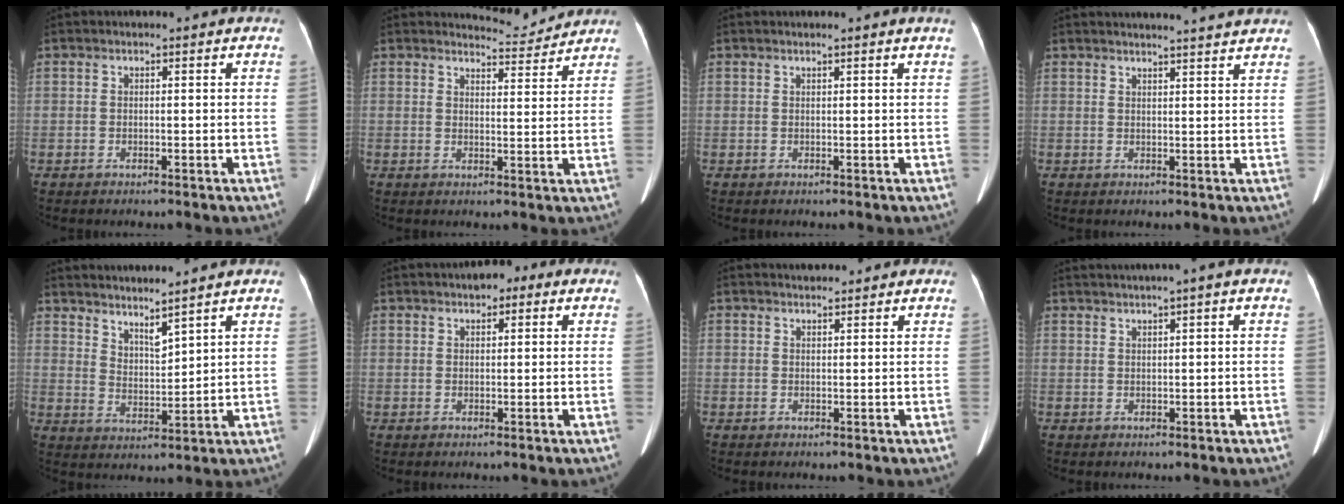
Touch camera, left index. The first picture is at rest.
{"total": 4.3, "force": [4.2, -0.1, -0.8], "torque": [-0.002, -0.013, 0.060]}
{"total": 0.9, "force": [0.7, -0.4, 0.5], "torque": [-0.017, -0.003, 0.018]}
{"total": 9.2, "force": [8.7, -0.6, 2.8], "torque": [-0.035, 0.007, 0.091]}
{"total": 5.3, "force": [4.8, 0.1, 2.1], "torque": [-0.044, -0.003, 0.100]}
{"total": 3.5, "force": [1.8, 1.8, 2.4], "torque": [-0.033, 0.017, 0.023]}
{"total": 1.5, "force": [1.3, 0.7, 0.0], "torque": [0.000, 0.014, 0.018]}
{"total": 3.6, "force": [2.4, -0.6, 2.6], "torque": [-0.047, 0.023, 0.045]}